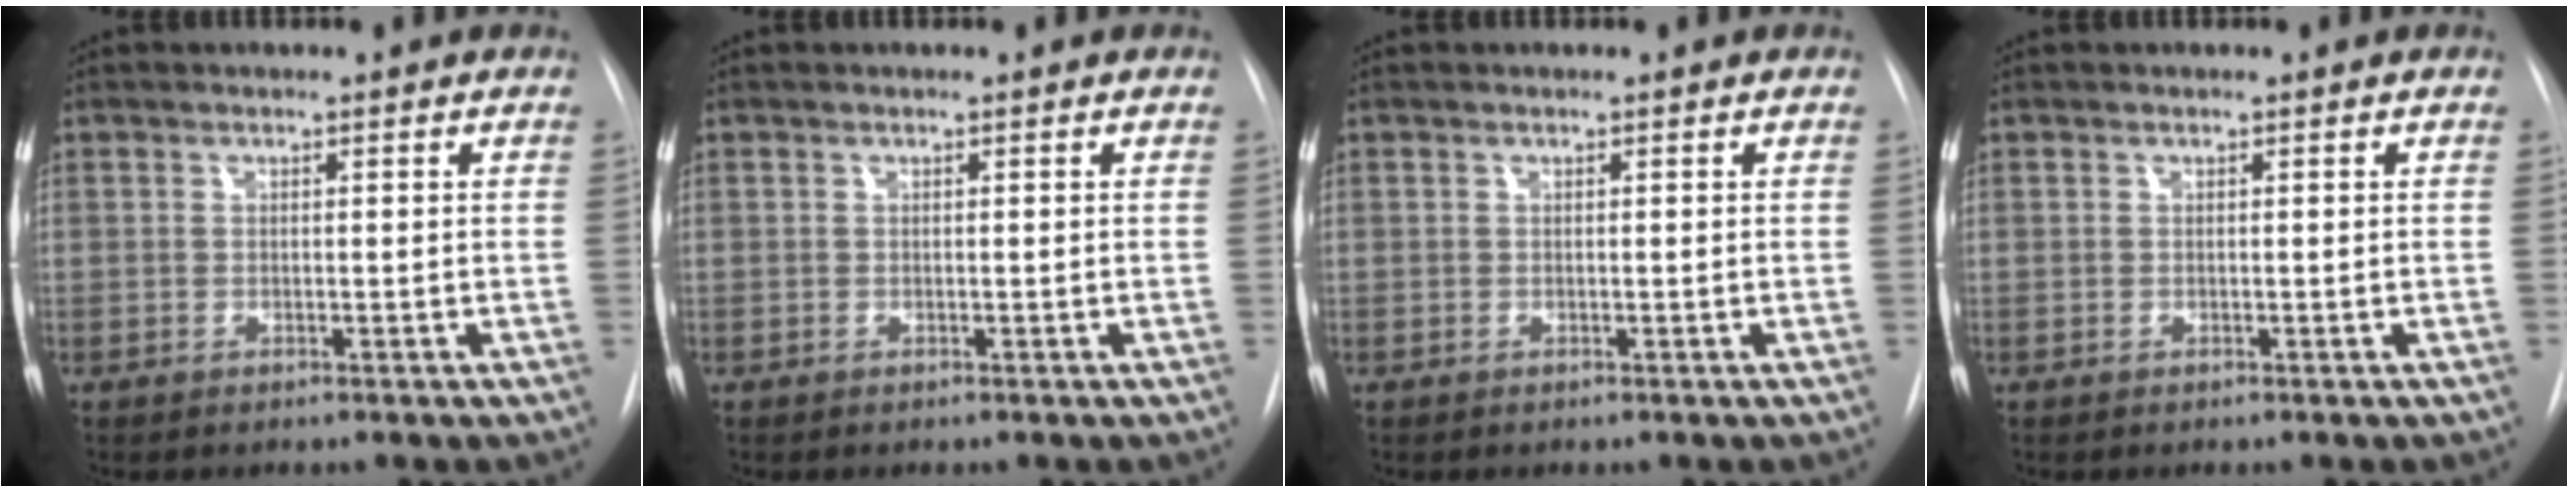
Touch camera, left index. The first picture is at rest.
{"total": 0.0}
{"total": 0.0}
{"total": 0.0}